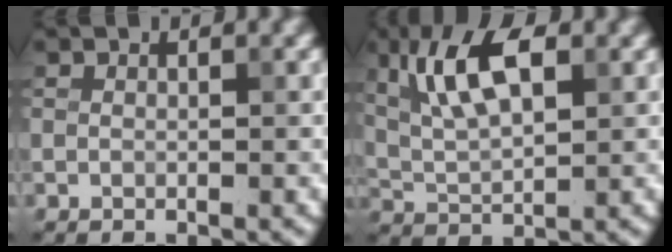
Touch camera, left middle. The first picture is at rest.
{"total": 6.7, "force": [2.5, 2.8, 5.6], "torque": [-0.107, 0.010, 0.044]}